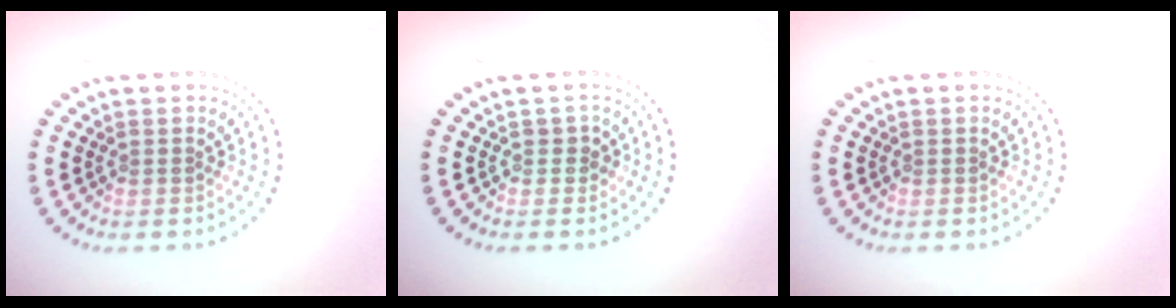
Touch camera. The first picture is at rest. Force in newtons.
{"total": 0.9, "press": 0.8, "slide": 0.3}
{"total": 0.0}